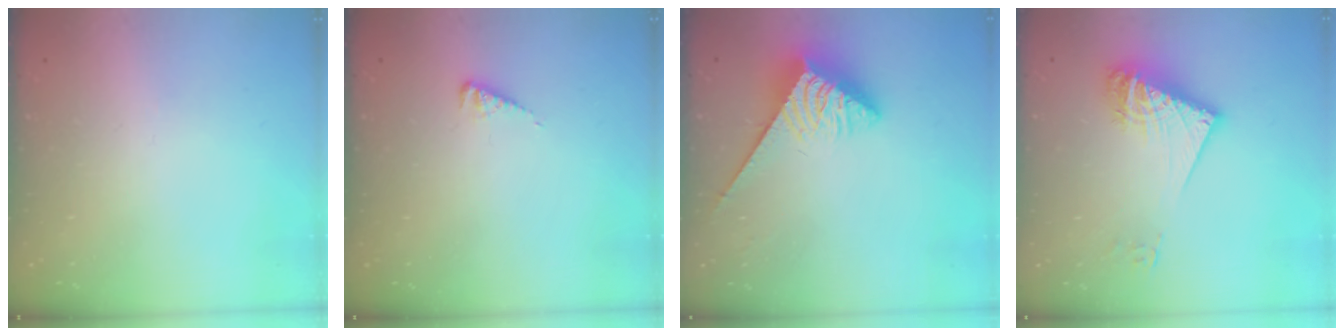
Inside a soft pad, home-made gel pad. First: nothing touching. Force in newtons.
{"total": 3.3, "press": 3.2, "slide": 0.3}
{"total": 3.6, "press": 3.5, "slide": 0.4}
{"total": 14.1, "press": 14.1, "slide": 1.2}